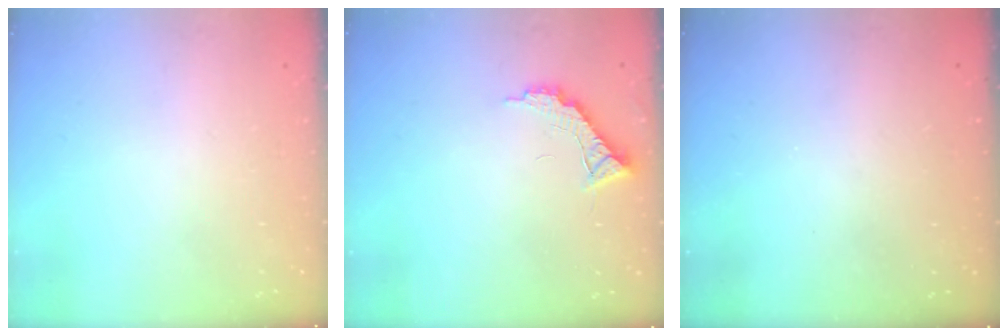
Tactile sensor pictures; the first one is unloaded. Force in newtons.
{"total": 8.4, "press": 8.4, "slide": 0.5}
{"total": 3.1, "press": 3.1, "slide": 0.1}